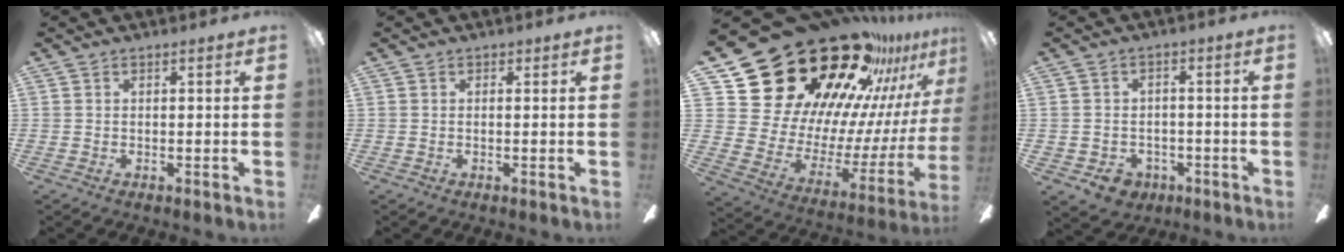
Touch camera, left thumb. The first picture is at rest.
{"total": 0.0}
{"total": 34.2, "force": [24.5, 17.5, 16.2], "torque": [-0.204, -0.220, 0.483]}
{"total": 6.2, "force": [-3.0, 5.2, 1.6], "torque": [-0.040, 0.023, -0.055]}